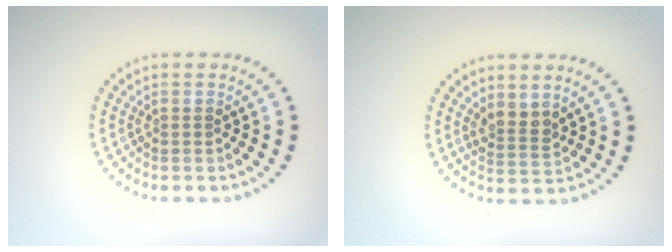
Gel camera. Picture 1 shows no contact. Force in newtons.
{"total": 2.0, "press": 1.7, "slide": 1.1}